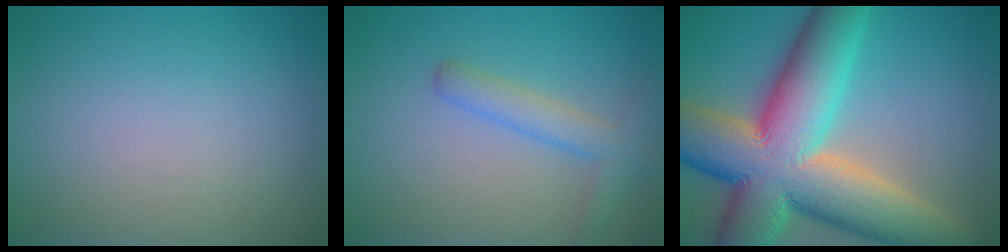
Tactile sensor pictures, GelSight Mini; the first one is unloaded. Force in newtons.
{"total": 2.9, "press": 2.9, "slide": 0.2}
{"total": 17.3, "press": 17.3, "slide": 0.9}